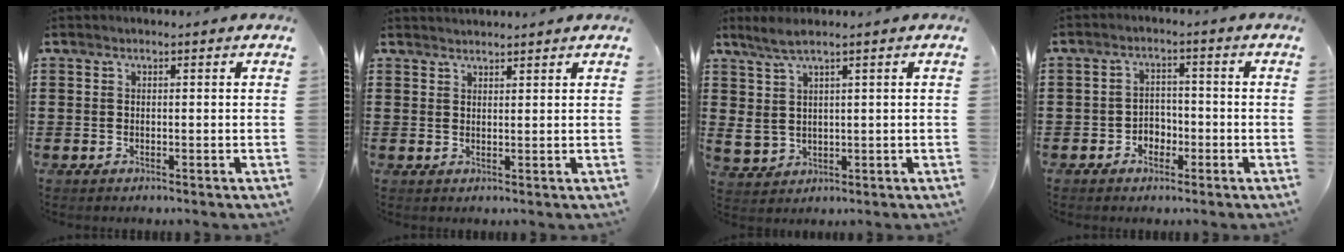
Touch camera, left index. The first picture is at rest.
{"total": 1.5, "force": [1.5, 0.0, 0.0], "torque": [-0.003, 0.001, 0.030]}
{"total": 4.2, "force": [1.7, 2.0, 3.3], "torque": [-0.081, 0.001, 0.028]}
{"total": 2.7, "force": [-1.7, 1.9, 1.0], "torque": [-0.024, 0.006, -0.038]}